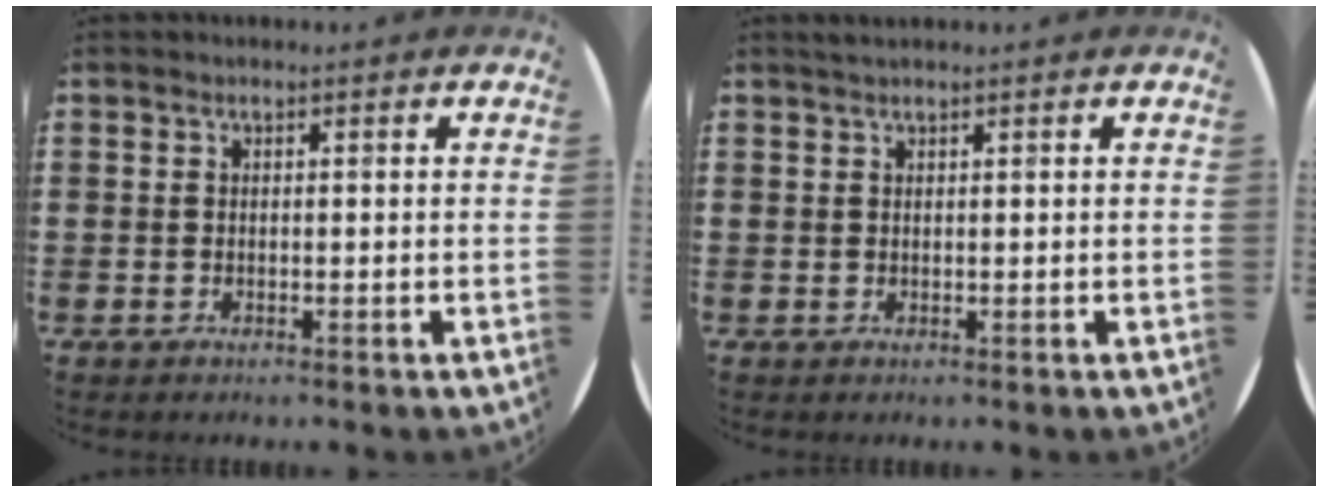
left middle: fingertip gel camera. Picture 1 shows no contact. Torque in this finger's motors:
{"motor_torque": [0.30, -0.26, 0.01, 0.02]}